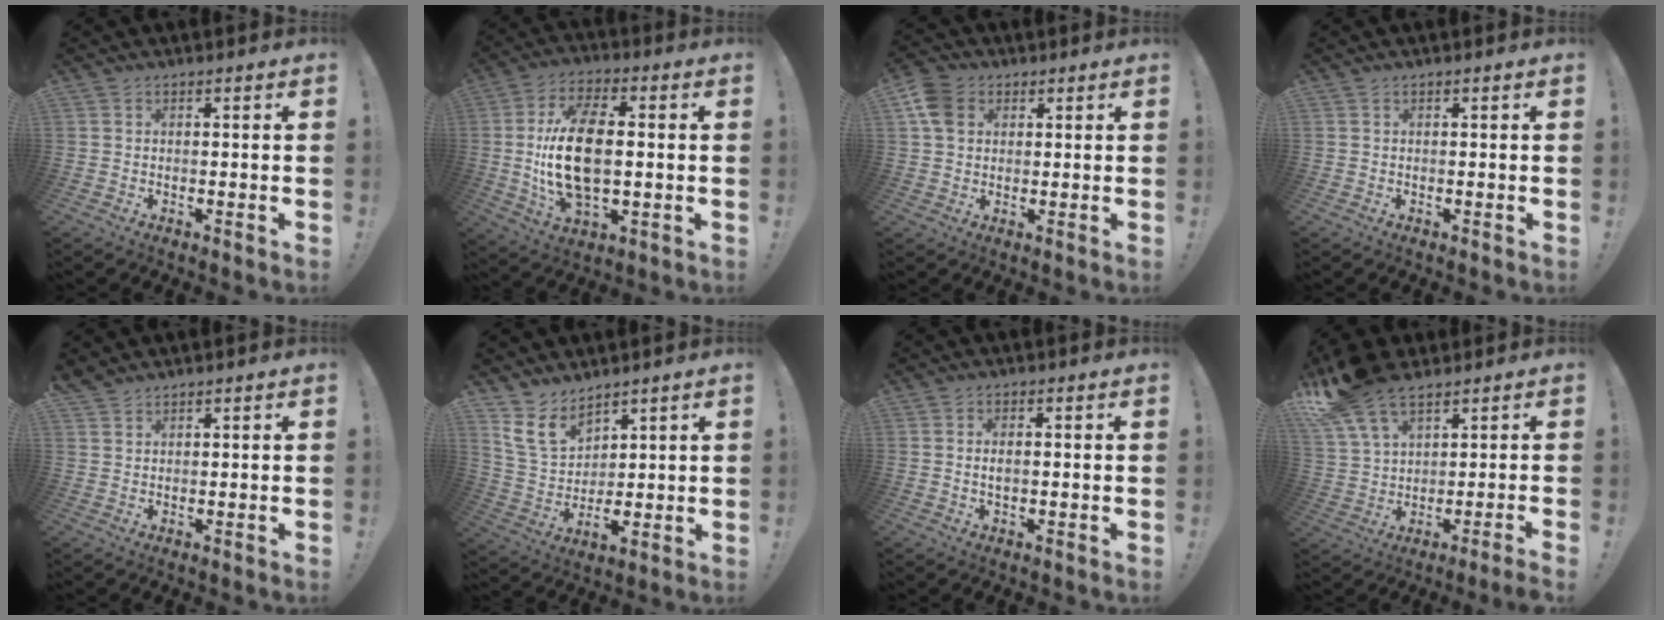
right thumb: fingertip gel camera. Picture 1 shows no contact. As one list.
[{"total": 17.5, "force": [0.1, 9.8, 14.5], "torque": [-0.289, 0.001, 0.000]}, {"total": 8.3, "force": [3.0, 6.4, 4.4], "torque": [-0.074, 0.003, 0.060]}, {"total": 0.0}, {"total": 2.1, "force": [2.0, 0.3, 0.5], "torque": [-0.004, -0.015, 0.037]}, {"total": 11.6, "force": [7.0, 7.3, 5.7], "torque": [-0.117, -0.040, 0.142]}, {"total": 1.8, "force": [-0.1, 1.0, 1.5], "torque": [-0.028, 0.005, -0.002]}, {"total": 11.5, "force": [6.7, 4.3, 8.3], "torque": [-0.162, -0.023, 0.135]}]